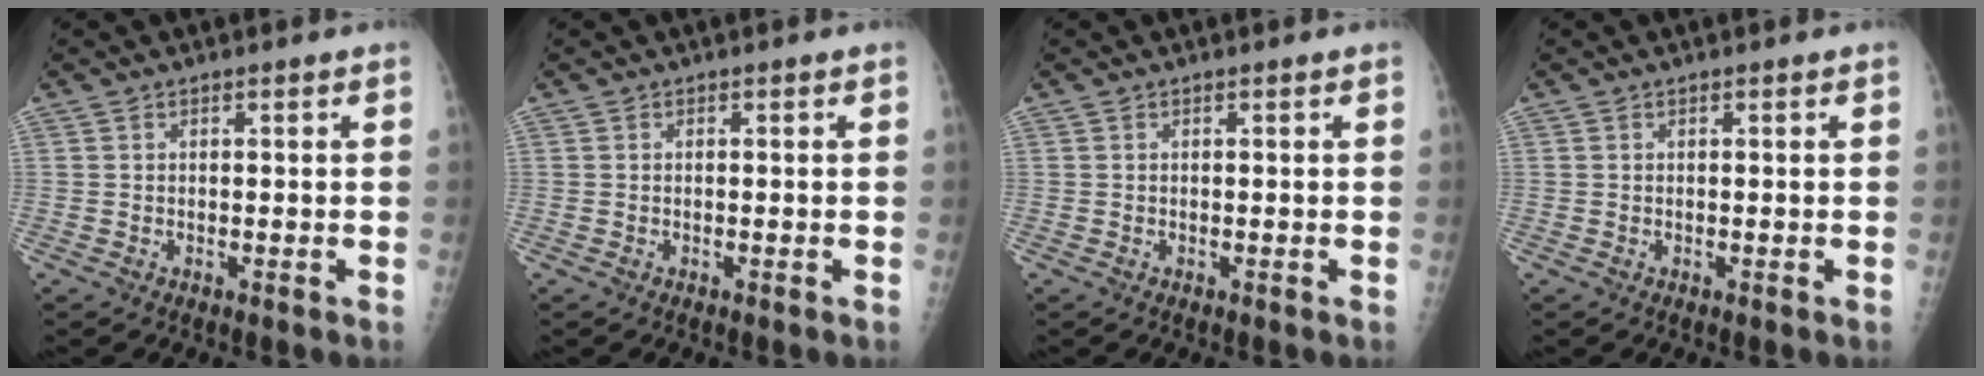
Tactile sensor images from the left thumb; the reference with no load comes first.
{"total": 0.0}
{"total": 0.0}
{"total": 0.0}